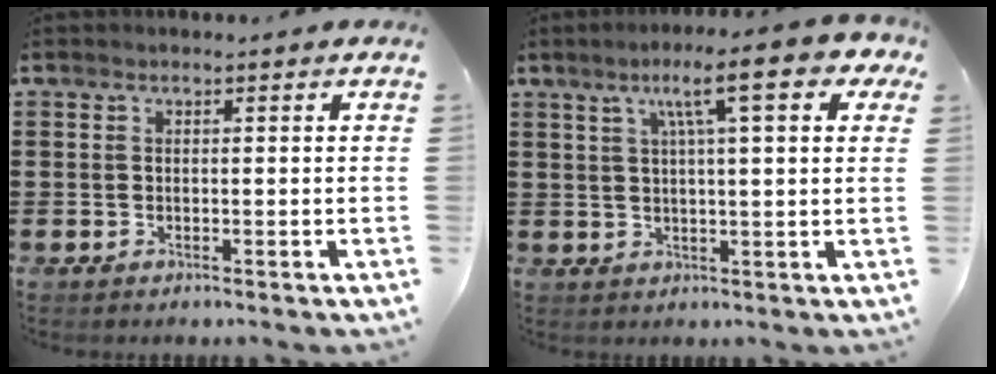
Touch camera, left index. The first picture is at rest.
{"total": 10.1, "force": [5.1, 1.4, 8.6], "torque": [-0.153, -0.001, 0.079]}